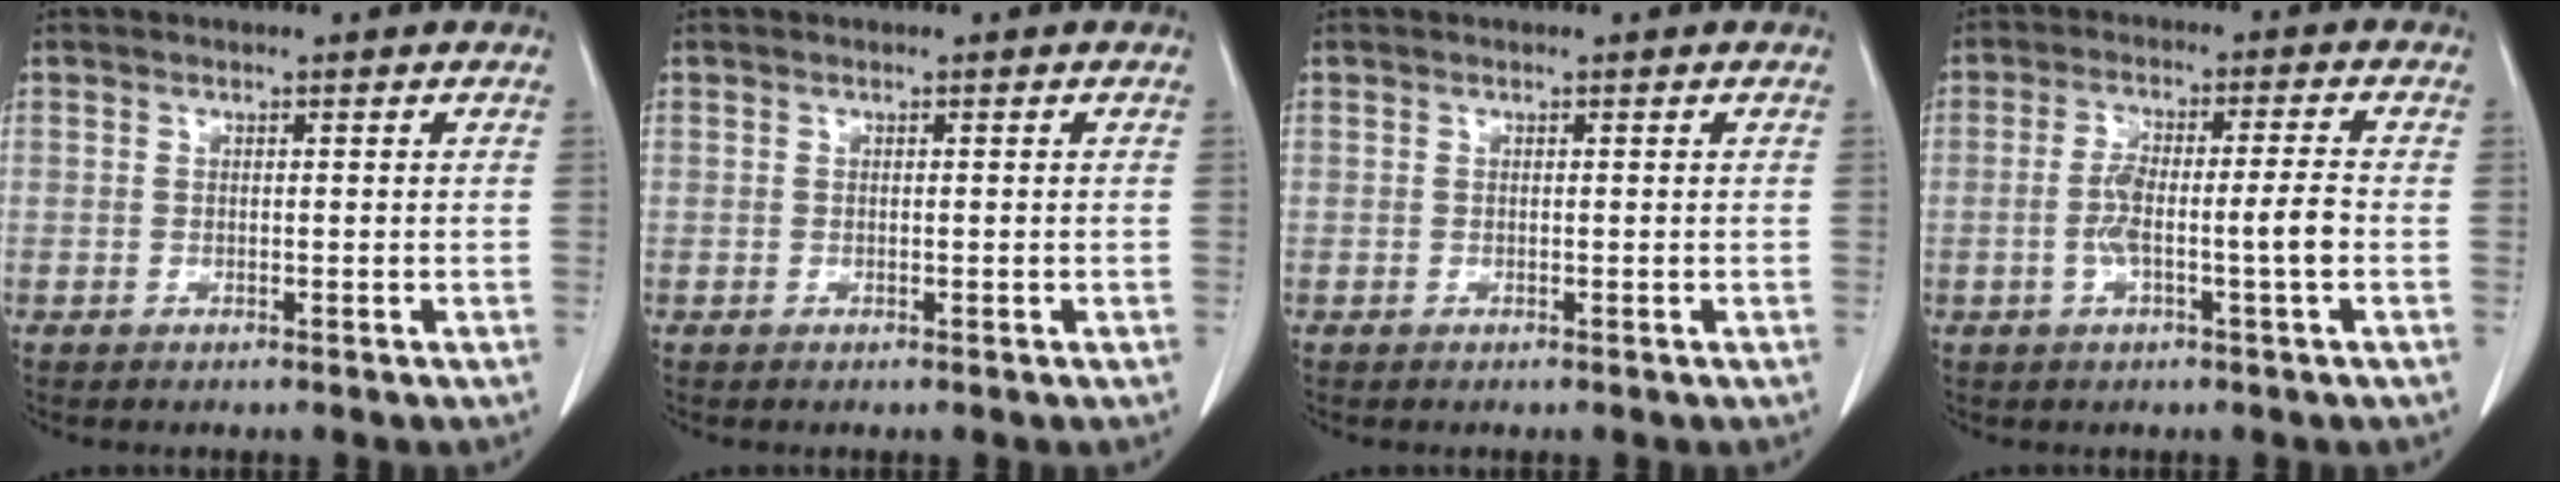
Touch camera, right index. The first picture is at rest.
{"total": 0.0}
{"total": 0.0}
{"total": 6.5, "force": [-1.6, 0.2, 6.4], "torque": [-0.126, 0.012, -0.026]}